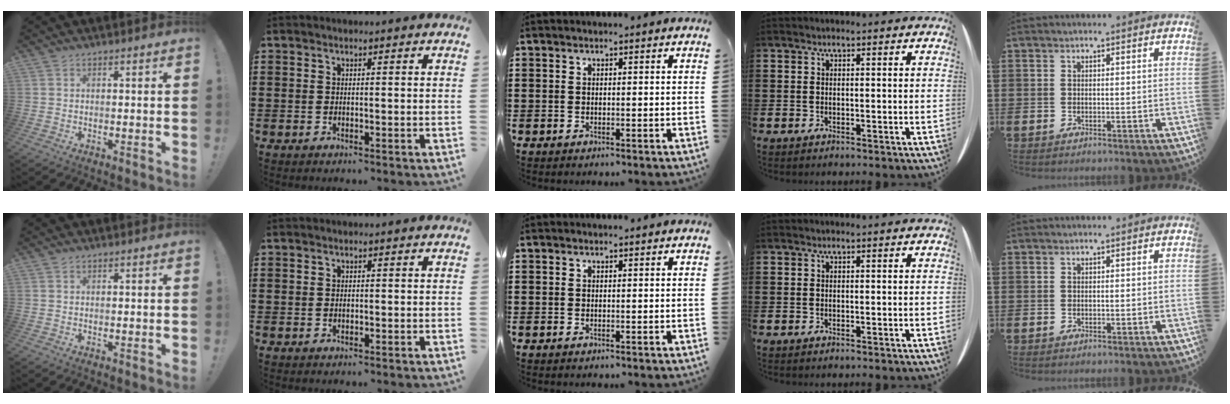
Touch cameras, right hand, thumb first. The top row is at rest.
{"index": {"total": 0.5, "force": [-0.1, 0.2, 0.5], "torque": [-0.010, -0.002, -0.001]}}